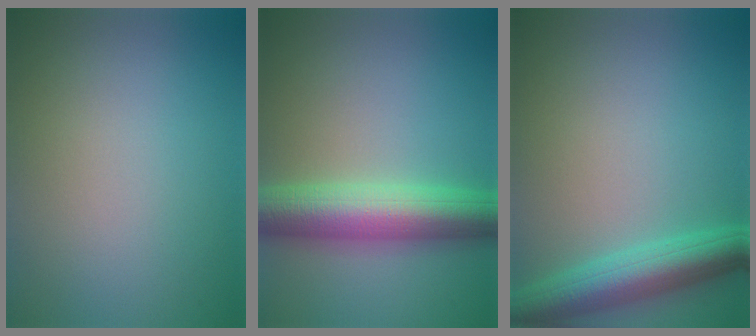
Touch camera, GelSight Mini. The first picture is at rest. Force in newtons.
{"total": 7.9, "press": 7.8, "slide": 0.2}
{"total": 5.6, "press": 5.6, "slide": 0.3}